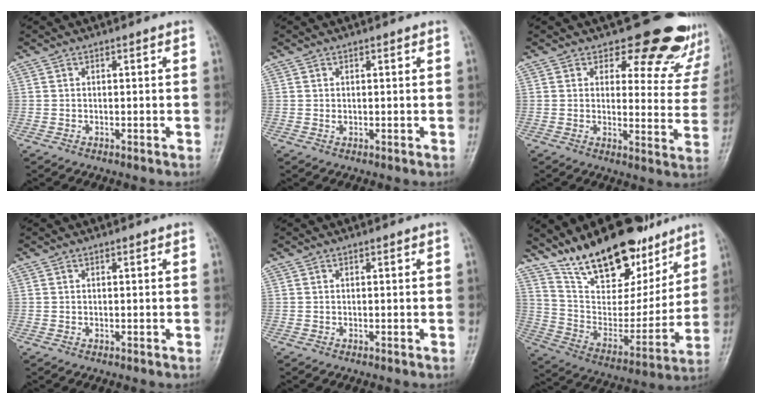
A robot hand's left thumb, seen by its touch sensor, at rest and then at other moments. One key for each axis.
{"total": 0.7, "fx": 0.3, "fy": 0.5, "fz": 0.4, "tx": -0.003, "ty": -0.001, "tz": 0.004}
{"total": 17.0, "fx": 14.5, "fy": 7.3, "fz": 5.1, "tx": -0.001, "ty": -0.109, "tz": 0.147}
{"total": 0.0}
{"total": 0.0}
{"total": 23.0, "fx": 16.7, "fy": 10.2, "fz": 12.1, "tx": -0.150, "ty": -0.079, "tz": 0.285}